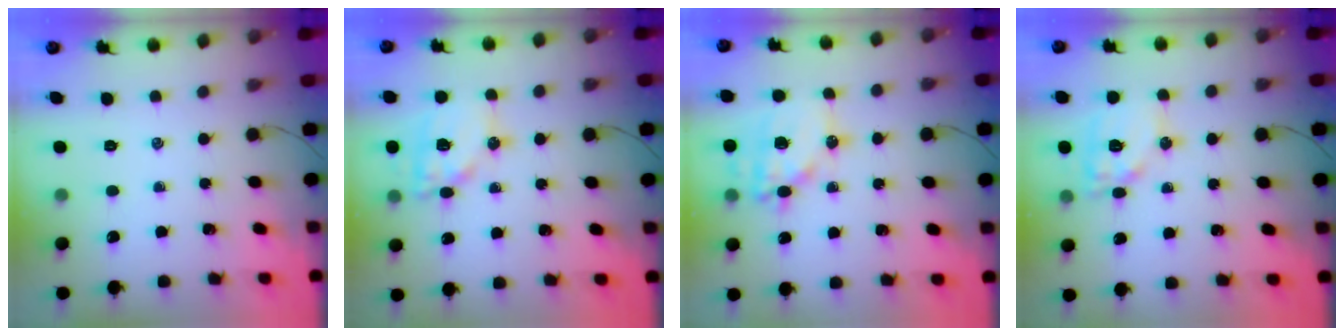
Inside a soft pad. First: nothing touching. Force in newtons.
{"total": 12.6, "press": 12.5, "slide": 1.9}
{"total": 15.9, "press": 15.5, "slide": 3.4}
{"total": 11.3, "press": 11.3, "slide": 1.1}